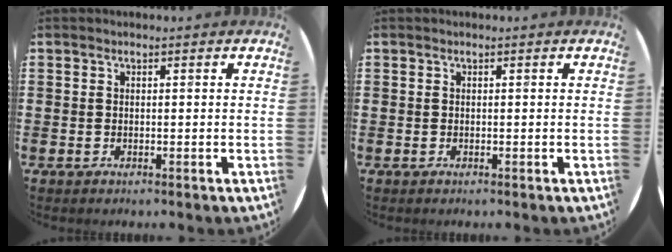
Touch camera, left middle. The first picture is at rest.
{"total": 0.0}